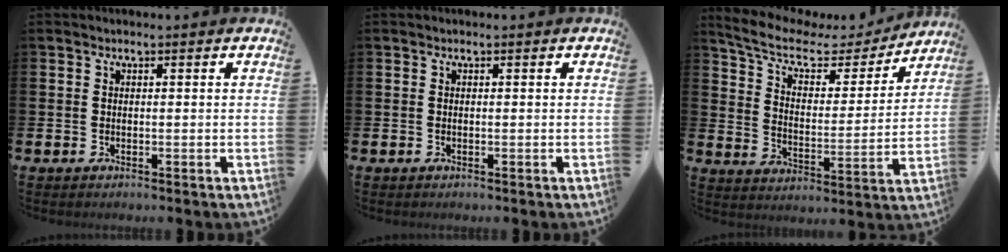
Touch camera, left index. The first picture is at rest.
{"total": 0.0}
{"total": 7.5, "force": [5.9, 3.2, 3.4], "torque": [-0.095, -0.035, 0.095]}